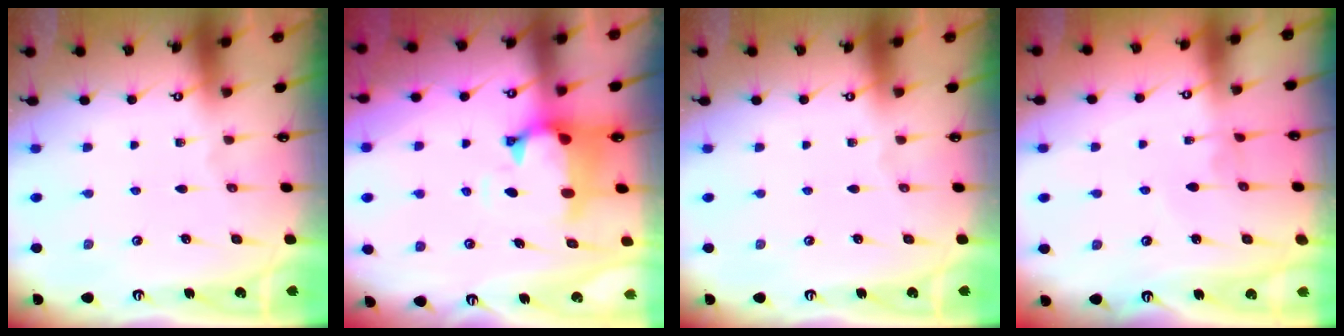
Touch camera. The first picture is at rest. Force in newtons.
{"total": 1.2, "press": 0.1, "slide": 1.2}
{"total": 0.0}
{"total": 2.7, "press": 2.7, "slide": 0.1}